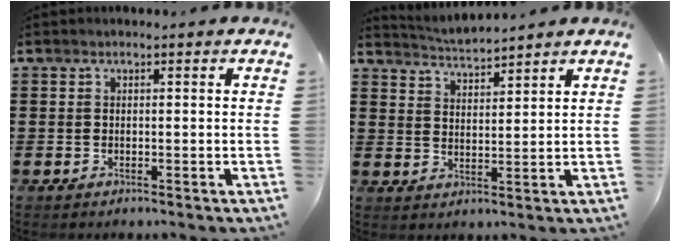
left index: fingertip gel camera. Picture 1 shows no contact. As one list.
[{"total": 3.1, "force": [3.0, -0.4, -0.1], "torque": [-0.009, -0.016, 0.053]}]